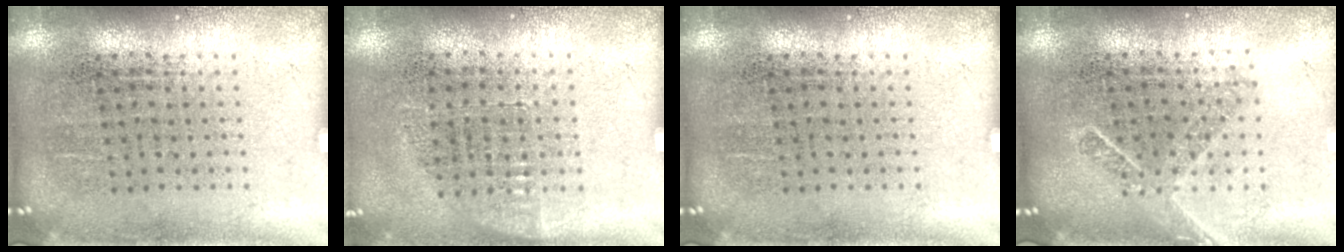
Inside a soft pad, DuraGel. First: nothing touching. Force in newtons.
{"total": 0.7, "press": 0.6, "slide": 0.3}
{"total": 0.0}
{"total": 1.7, "press": 1.3, "slide": 1.1}